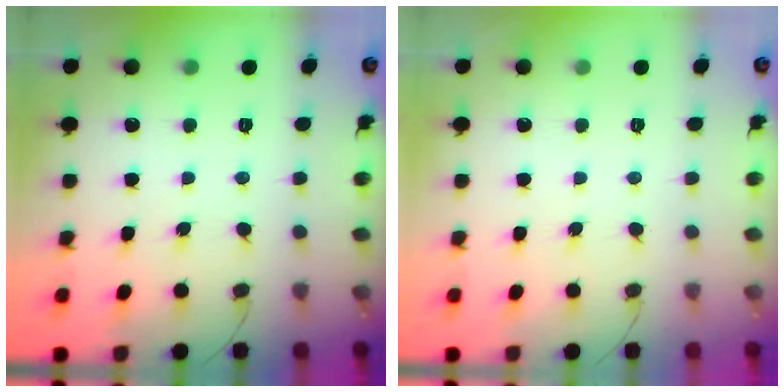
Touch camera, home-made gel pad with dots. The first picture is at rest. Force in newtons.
{"total": 0.0}